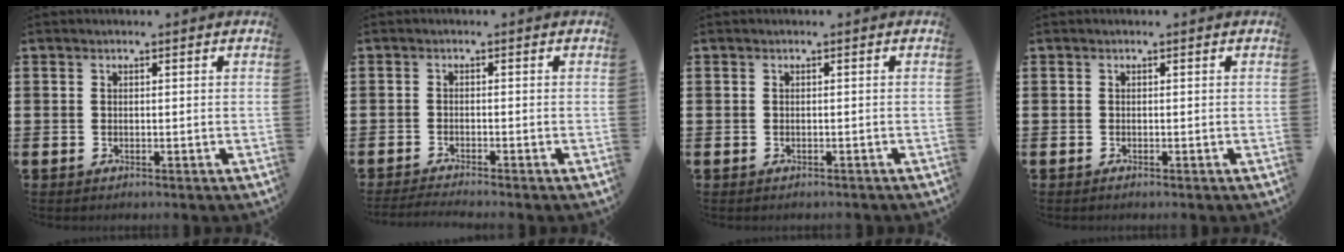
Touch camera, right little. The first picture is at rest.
{"total": 1.2, "force": [-1.1, -0.1, 0.4], "torque": [-0.007, 0.000, -0.022]}
{"total": 0.0}
{"total": 0.0}